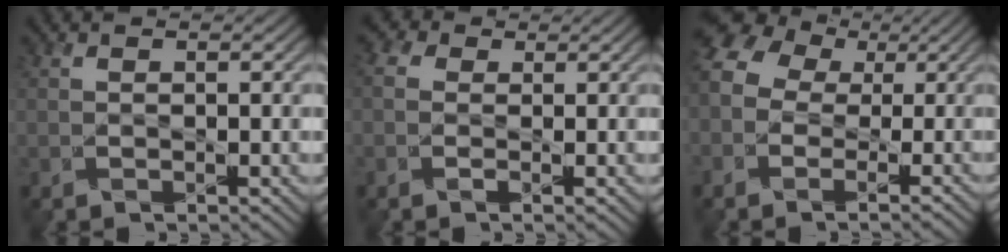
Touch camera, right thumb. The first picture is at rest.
{"total": 2.8, "force": [0.2, 2.2, 1.7], "torque": [-0.042, 0.001, -0.006]}
{"total": 9.6, "force": [-1.0, 7.9, 5.4], "torque": [-0.137, 0.002, -0.032]}